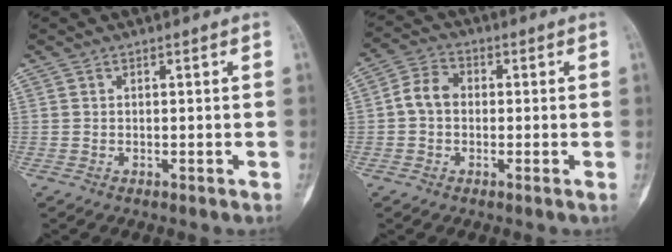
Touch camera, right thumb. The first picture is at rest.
{"total": 5.3, "force": [-0.3, 3.7, 3.7], "torque": [-0.060, 0.012, -0.020]}